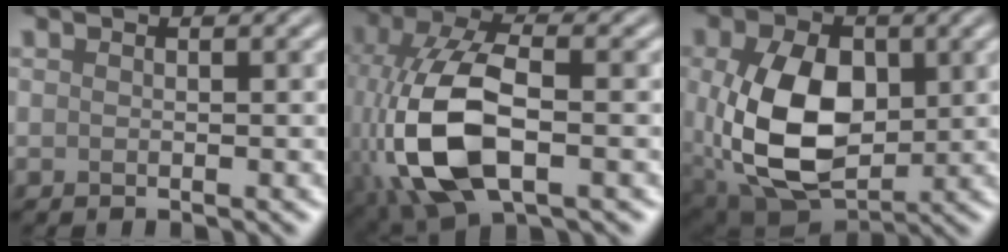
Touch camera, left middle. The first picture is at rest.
{"total": 11.6, "force": [-2.5, 5.8, 9.8], "torque": [-0.232, -0.002, -0.051]}
{"total": 10.8, "force": [0.0, 7.1, 8.1], "torque": [-0.180, -0.006, 0.007]}